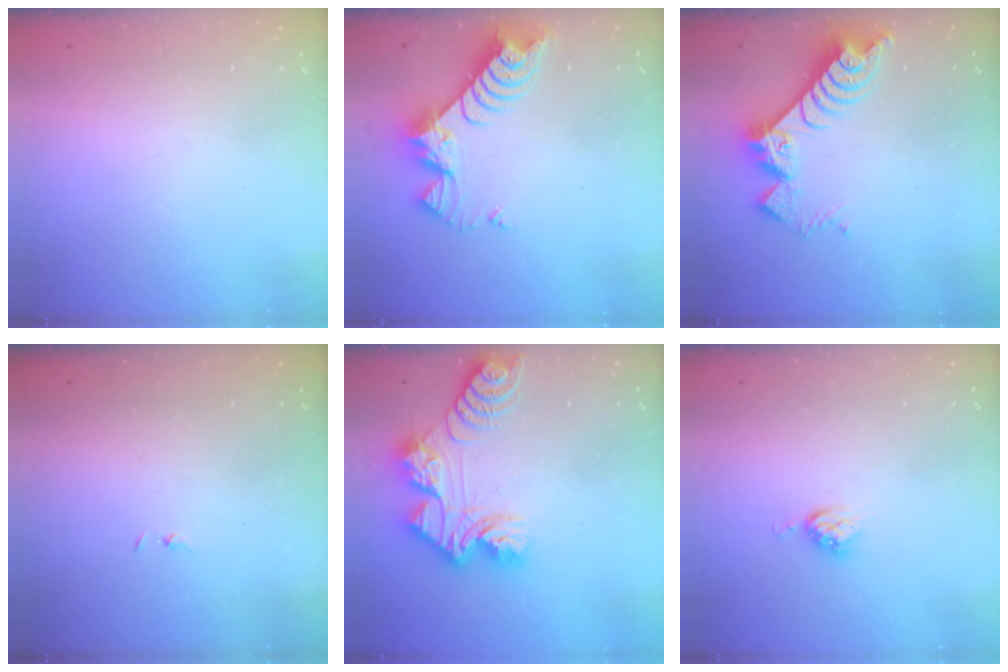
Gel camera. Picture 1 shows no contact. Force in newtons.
{"total": 8.7, "press": 8.7, "slide": 0.9}
{"total": 9.8, "press": 9.7, "slide": 0.9}
{"total": 0.7, "press": 0.7, "slide": 0.1}
{"total": 13.7, "press": 13.7, "slide": 1.1}
{"total": 5.8, "press": 5.8, "slide": 0.3}